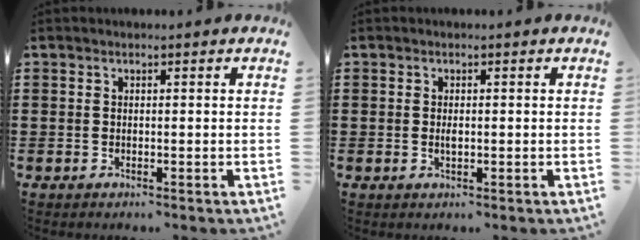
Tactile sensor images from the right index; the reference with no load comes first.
{"total": 1.1, "force": [0.0, 0.4, 1.1], "torque": [-0.022, -0.003, 0.001]}